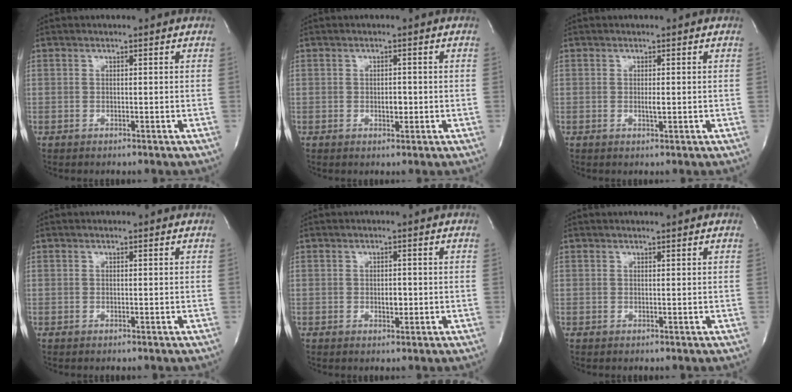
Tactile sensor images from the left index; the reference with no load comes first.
{"total": 1.6, "force": [-0.3, 0.8, 1.3], "torque": [-0.020, 0.001, -0.002]}
{"total": 1.0, "force": [0.0, 0.1, 1.0], "torque": [-0.020, -0.003, 0.001]}
{"total": 0.0}
{"total": 1.6, "force": [-0.2, 0.9, 1.3], "torque": [-0.021, 0.000, -0.001]}
{"total": 1.1, "force": [1.0, -0.3, 0.3], "torque": [-0.006, 0.001, 0.017]}